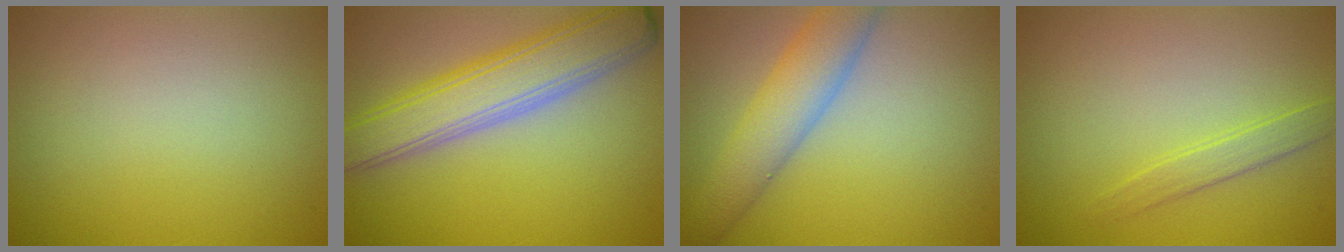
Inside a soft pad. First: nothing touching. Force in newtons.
{"total": 6.7, "press": 6.7, "slide": 0.3}
{"total": 4.9, "press": 4.9, "slide": 0.3}
{"total": 1.5, "press": 1.5, "slide": 0.1}